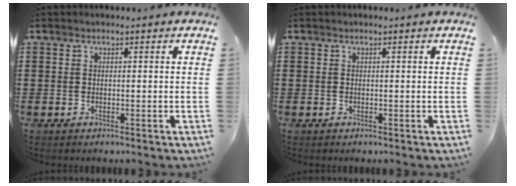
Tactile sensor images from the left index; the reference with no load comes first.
{"total": 0.0}